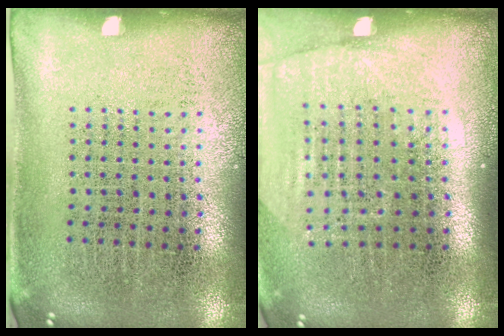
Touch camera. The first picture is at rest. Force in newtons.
{"total": 1.7, "press": 1.5, "slide": 0.8}